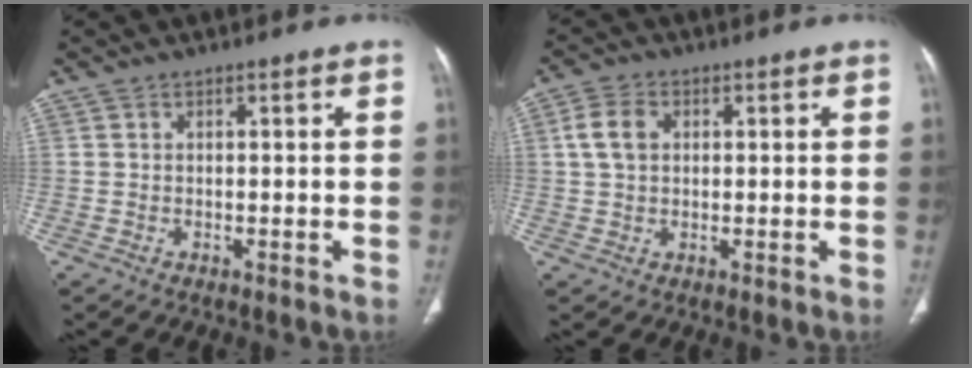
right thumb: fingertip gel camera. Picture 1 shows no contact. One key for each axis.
{"total": 5.3, "fx": 1.2, "fy": 3.7, "fz": 3.5, "tx": -0.064, "ty": 0.007, "tz": 0.021}